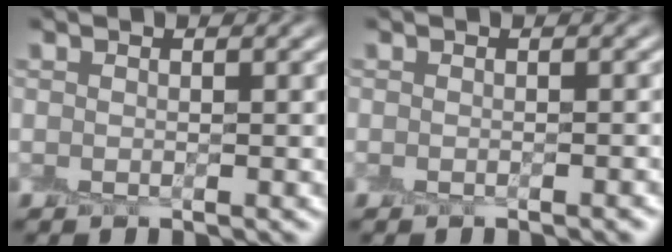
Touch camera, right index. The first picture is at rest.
{"total": 1.0, "force": [-0.9, 0.1, 0.5], "torque": [-0.004, -0.002, -0.012]}